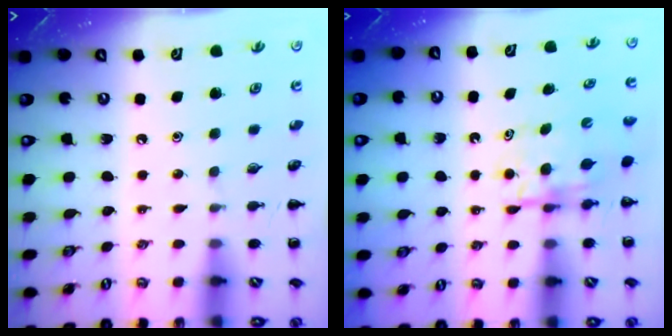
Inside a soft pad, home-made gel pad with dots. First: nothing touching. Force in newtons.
{"total": 5.0, "press": 5.0, "slide": 0.1}